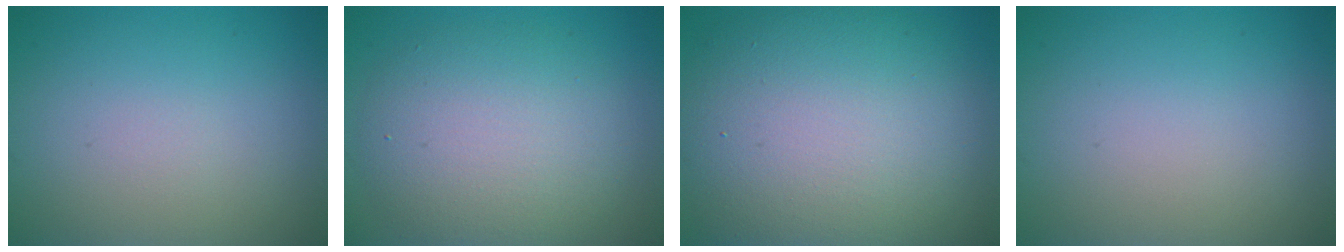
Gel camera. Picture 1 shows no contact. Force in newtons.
{"total": 6.7, "press": 6.7, "slide": 0.3}
{"total": 12.6, "press": 12.6, "slide": 1.5}
{"total": 0.0}